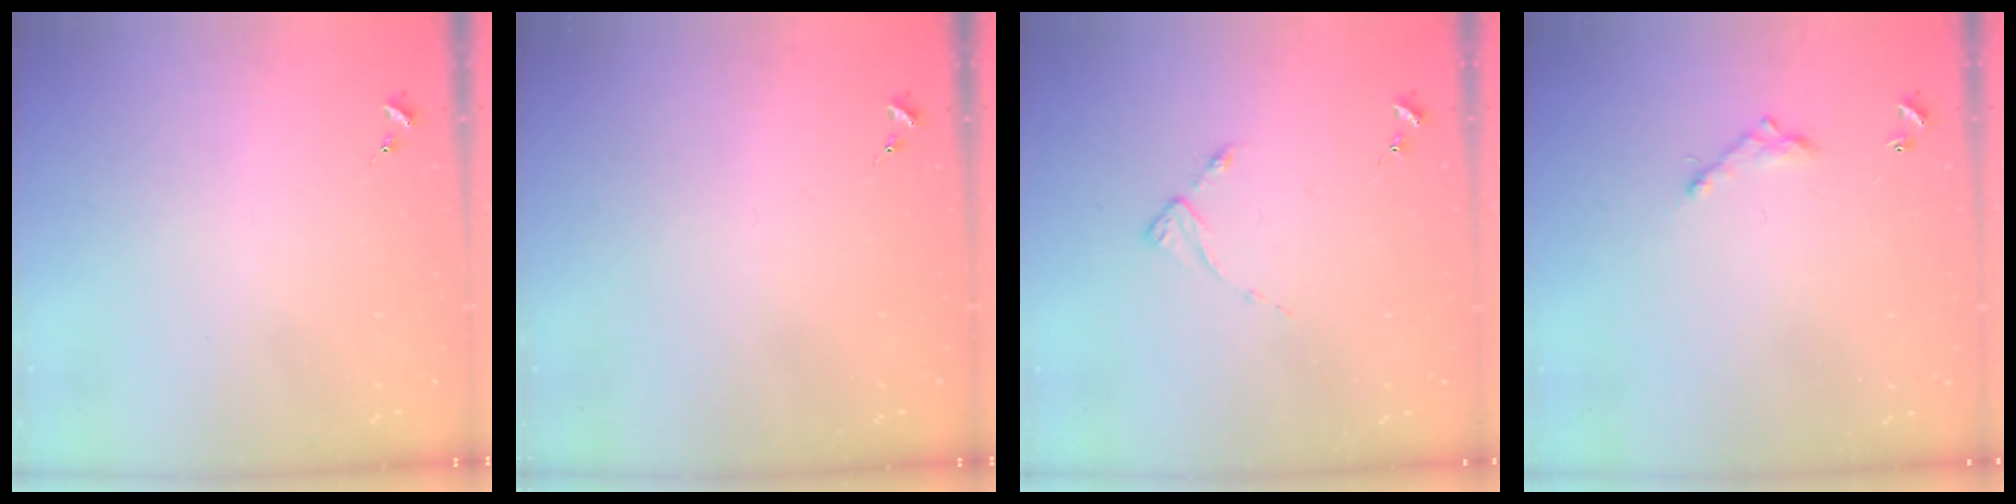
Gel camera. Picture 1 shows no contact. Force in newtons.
{"total": 0.0}
{"total": 2.9, "press": 2.8, "slide": 0.4}
{"total": 6.2, "press": 6.2, "slide": 0.4}